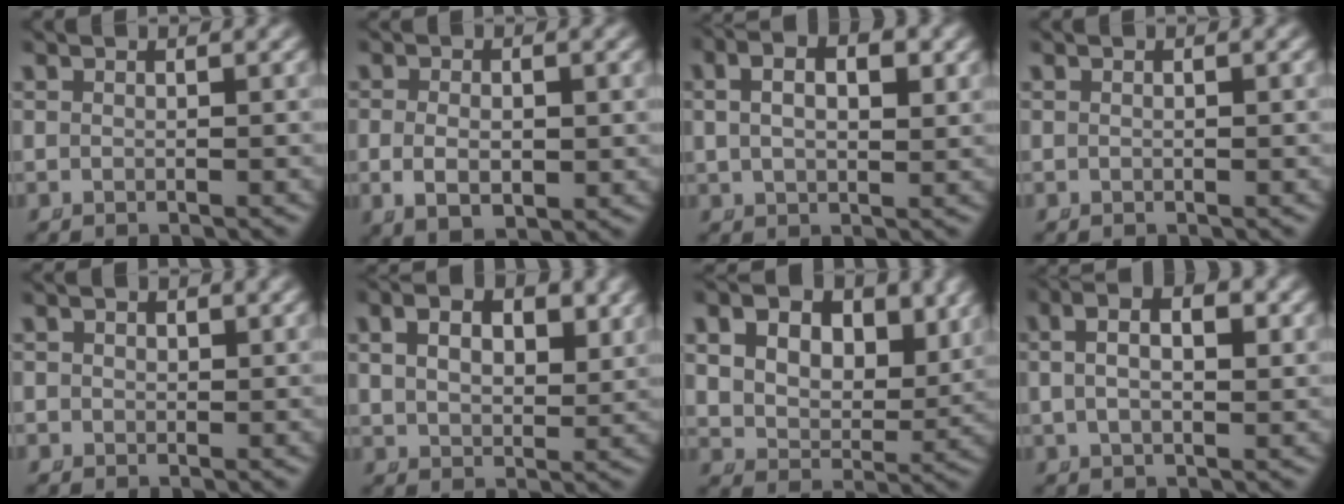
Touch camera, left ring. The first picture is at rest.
{"total": 3.5, "force": [-0.7, 2.0, 2.9], "torque": [-0.058, -0.018, 0.002]}
{"total": 4.4, "force": [1.5, 2.4, 3.4], "torque": [-0.052, 0.007, 0.023]}
{"total": 0.0}
{"total": 1.5, "force": [0.1, 1.5, 0.4], "torque": [-0.008, -0.004, 0.001]}
{"total": 3.8, "force": [1.5, 2.3, 2.6], "torque": [-0.038, -0.006, 0.032]}
{"total": 8.2, "force": [3.1, 6.0, 4.6], "torque": [-0.096, -0.022, 0.052]}
{"total": 5.0, "force": [1.5, 2.6, 4.0], "torque": [-0.058, 0.017, 0.014]}